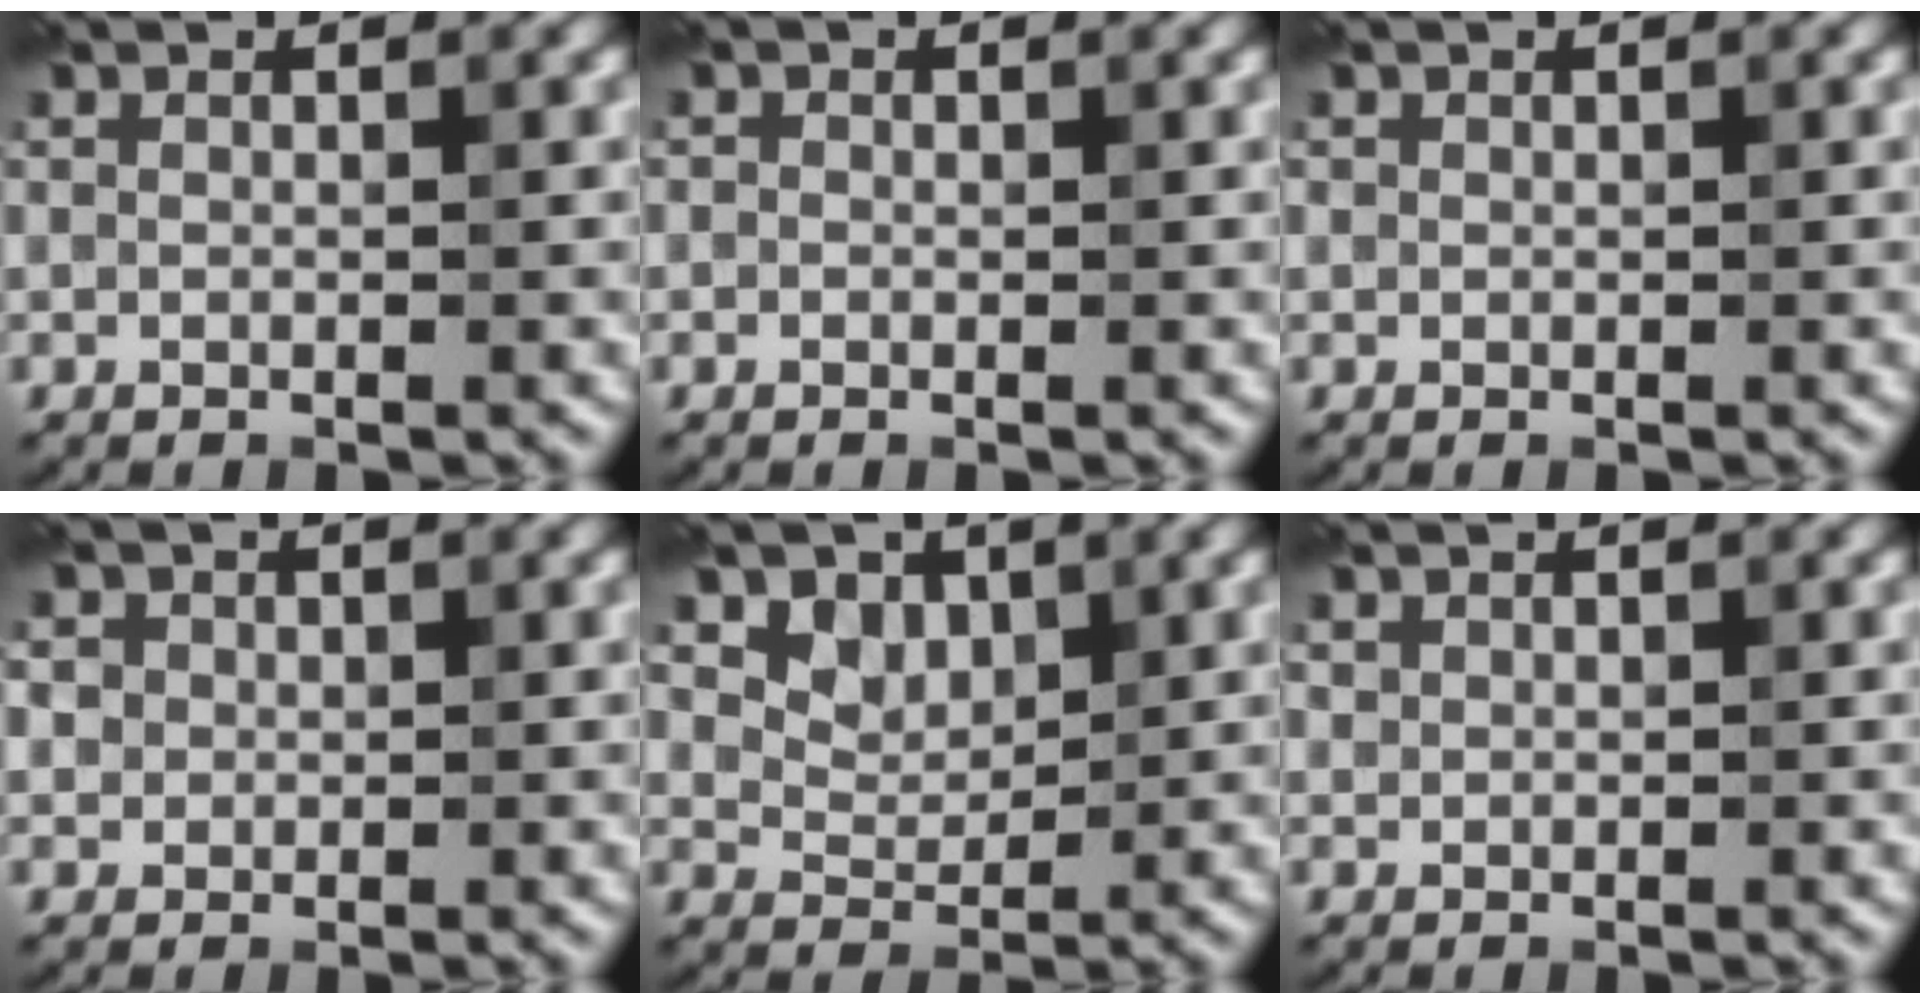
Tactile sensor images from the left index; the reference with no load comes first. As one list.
[{"total": 0.6, "force": [0.0, 0.6, 0.1], "torque": [-0.001, 0.003, -0.003]}, {"total": 0.5, "force": [0.2, 0.5, -0.1], "torque": [0.006, 0.006, 0.001]}, {"total": 3.2, "force": [1.5, 2.7, 0.7], "torque": [-0.007, 0.017, 0.000]}, {"total": 3.7, "force": [2.3, 2.7, 1.2], "torque": [-0.030, -0.012, 0.056]}, {"total": 0.9, "force": [0.6, 0.7, -0.3], "torque": [0.008, 0.008, 0.007]}]